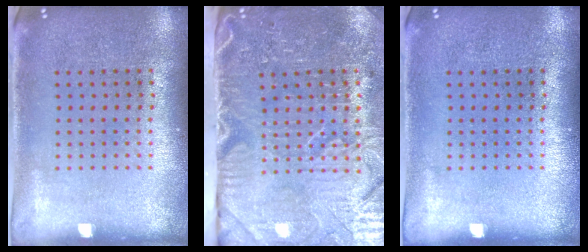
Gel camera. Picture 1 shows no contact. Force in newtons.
{"total": 5.3, "press": 4.4, "slide": 2.9}
{"total": 0.0}